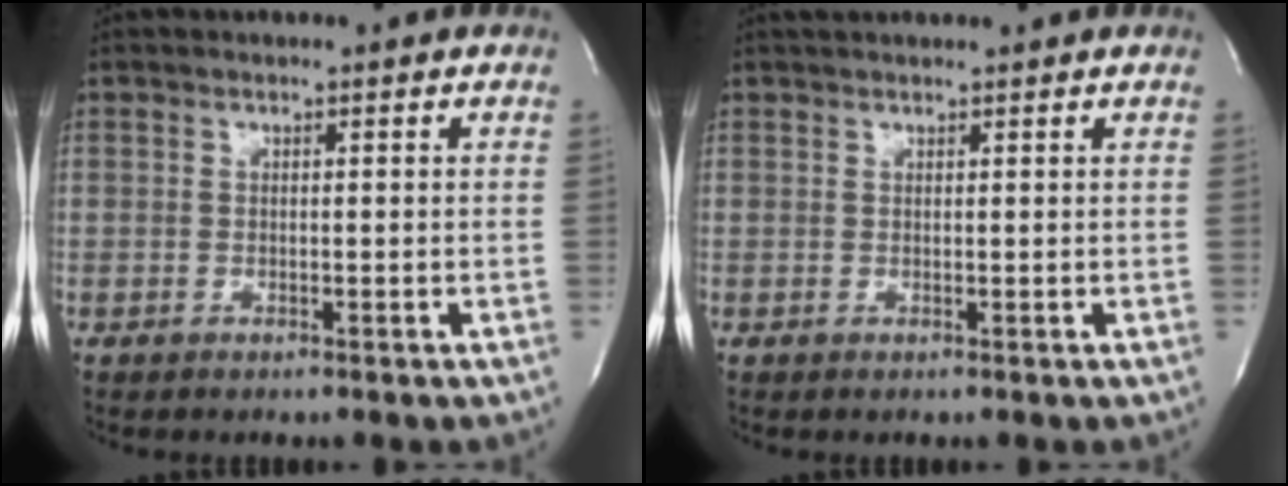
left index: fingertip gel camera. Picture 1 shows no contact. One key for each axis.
{"total": 3.7, "fx": 3.4, "fy": 0.2, "fz": 1.3, "tx": -0.015, "ty": 0.031, "tz": 0.049}